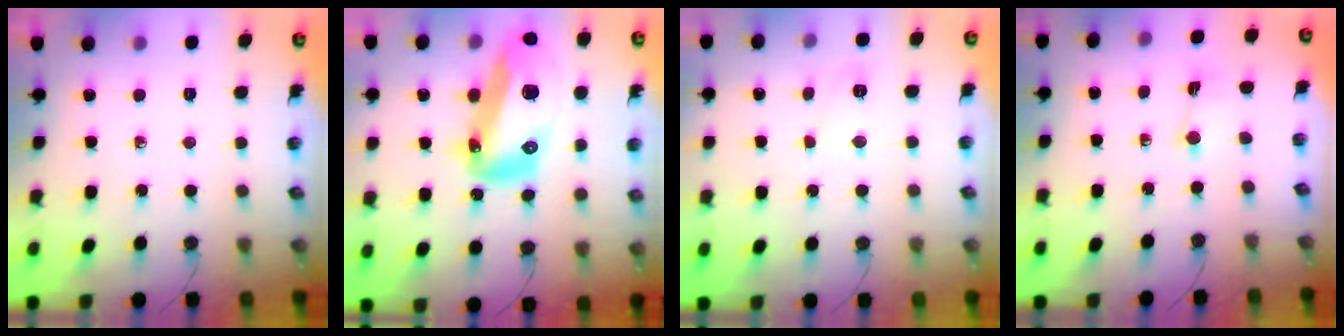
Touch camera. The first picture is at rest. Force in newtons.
{"total": 25.3, "press": 23.8, "slide": 8.4}
{"total": 5.3, "press": 5.2, "slide": 0.7}
{"total": 1.0, "press": 0.9, "slide": 0.5}